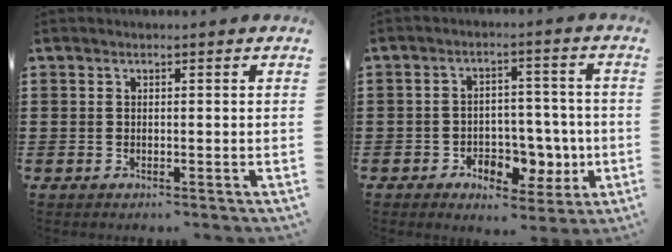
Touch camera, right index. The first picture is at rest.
{"total": 5.9, "force": [-2.0, 4.6, 3.1], "torque": [-0.045, 0.007, -0.036]}